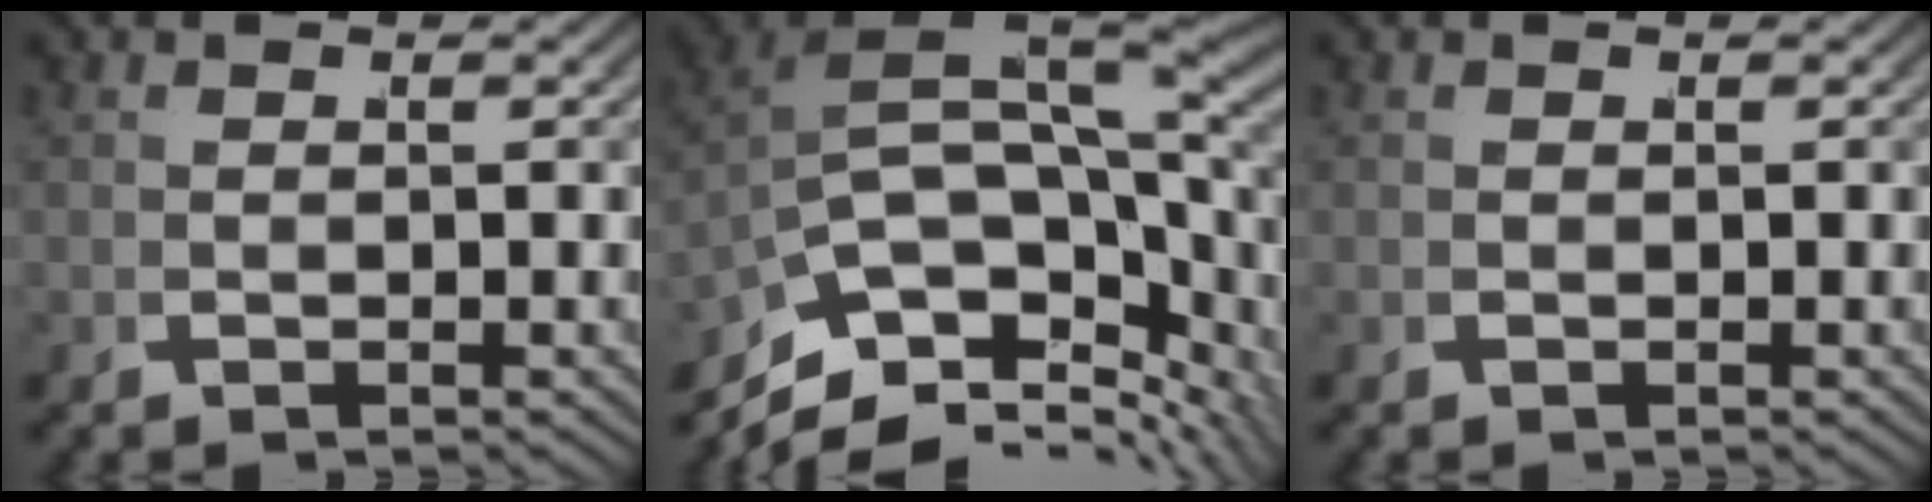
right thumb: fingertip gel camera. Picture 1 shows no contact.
{"total": 17.1, "force": [-2.1, 11.1, 12.8], "torque": [-0.237, -0.039, -0.014]}
{"total": 0.0}